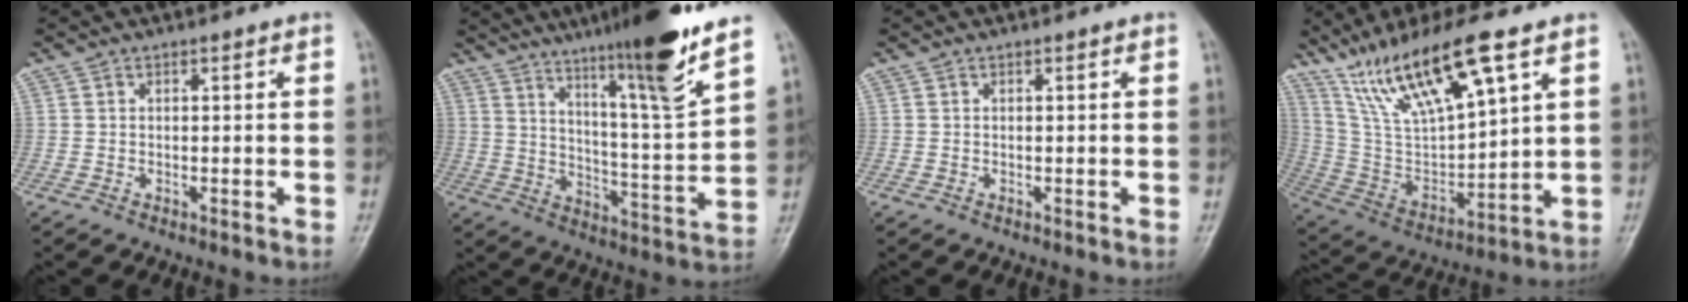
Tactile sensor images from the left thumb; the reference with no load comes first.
{"total": 17.3, "force": [11.9, 0.6, 12.5], "torque": [-0.181, -0.069, 0.191]}
{"total": 0.0}
{"total": 18.8, "force": [11.6, 4.4, 14.1], "torque": [-0.254, -0.040, 0.237]}